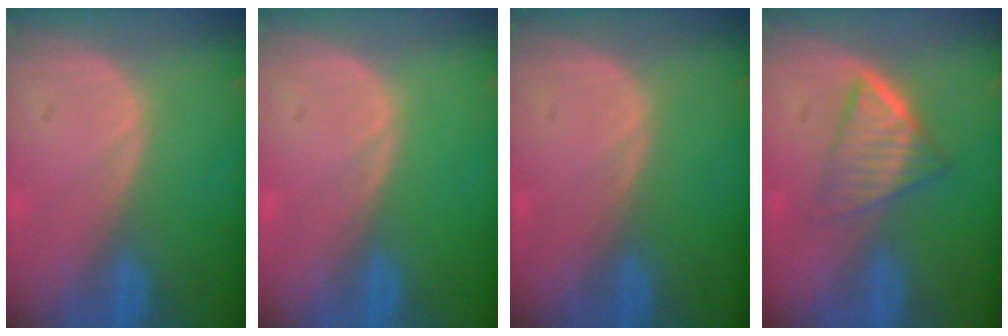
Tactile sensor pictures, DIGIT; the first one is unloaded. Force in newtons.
{"total": 0.0}
{"total": 0.0}
{"total": 6.6, "press": 5.5, "slide": 3.6}